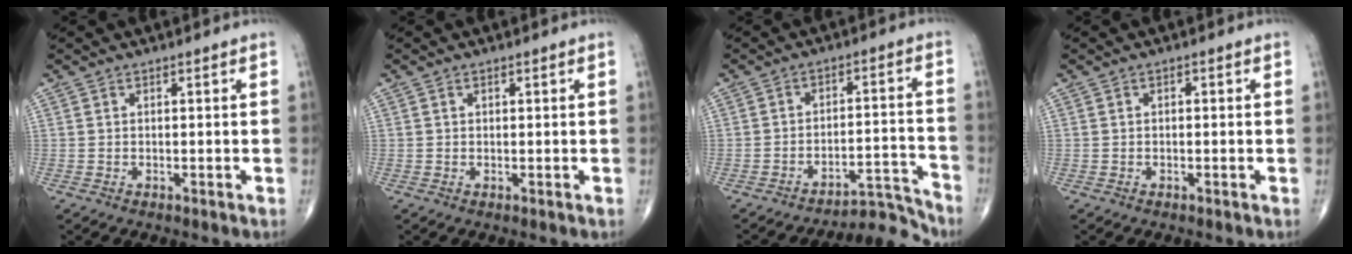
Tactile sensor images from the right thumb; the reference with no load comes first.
{"total": 0.5, "force": [0.2, 0.4, 0.3], "torque": [-0.001, -0.001, 0.004]}
{"total": 7.4, "force": [-7.4, 0.3, 0.1], "torque": [0.012, 0.102, -0.117]}
{"total": 0.5, "force": [0.0, 0.3, 0.4], "torque": [-0.003, 0.002, -0.002]}